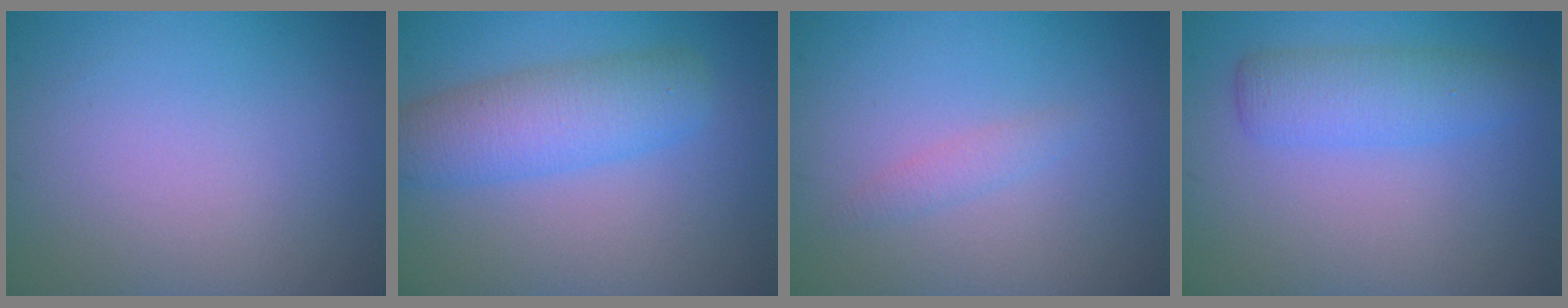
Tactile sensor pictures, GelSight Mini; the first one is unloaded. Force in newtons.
{"total": 6.0, "press": 6.0, "slide": 0.1}
{"total": 1.0, "press": 1.0, "slide": 0.1}
{"total": 3.4, "press": 3.4, "slide": 0.1}